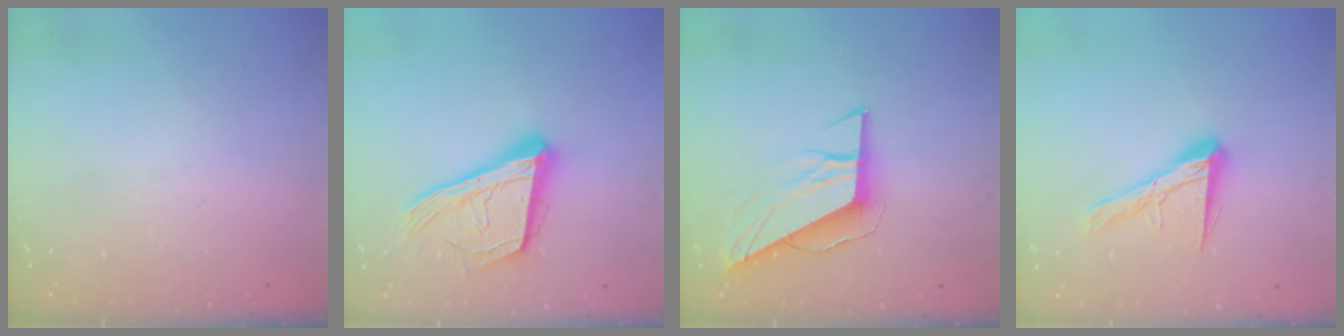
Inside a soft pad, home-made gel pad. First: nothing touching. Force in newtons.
{"total": 18.8, "press": 18.7, "slide": 2.4}
{"total": 11.1, "press": 11.0, "slide": 1.2}
{"total": 12.0, "press": 12.0, "slide": 0.9}